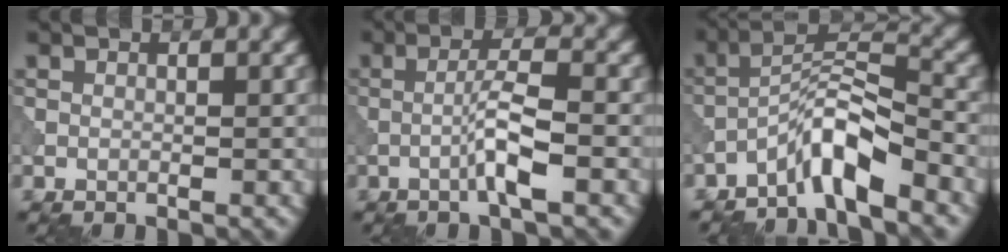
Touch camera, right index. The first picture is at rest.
{"total": 3.5, "force": [-1.1, 0.1, 3.3], "torque": [-0.062, 0.011, -0.027]}
{"total": 5.2, "force": [-3.8, 0.9, 3.5], "torque": [-0.062, 0.013, -0.079]}